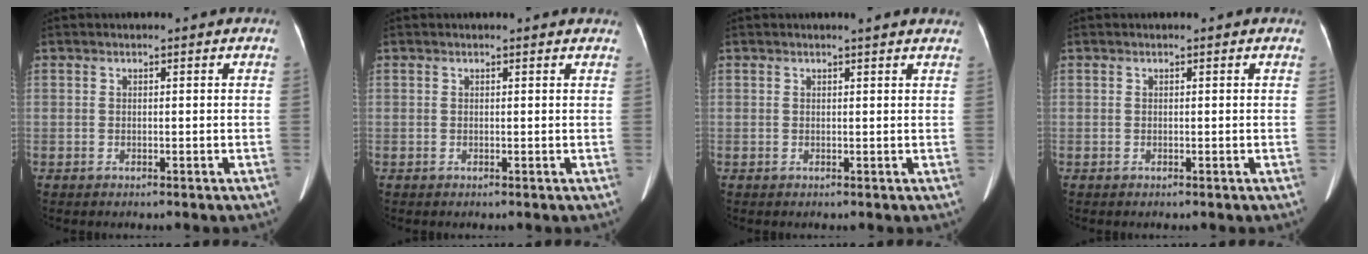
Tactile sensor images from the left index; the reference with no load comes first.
{"total": 2.7, "force": [2.6, 0.5, 0.5], "torque": [-0.011, 0.005, 0.015]}
{"total": 3.8, "force": [3.4, 0.2, 1.6], "torque": [-0.022, 0.007, 0.029]}
{"total": 0.0}